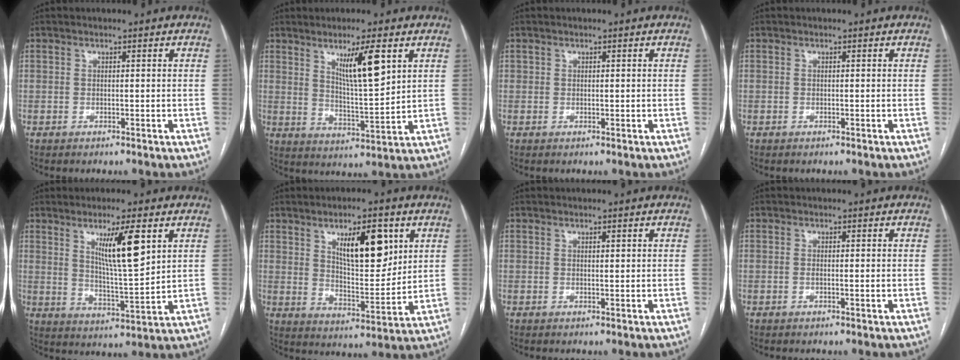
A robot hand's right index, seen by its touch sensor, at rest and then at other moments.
{"total": 8.8, "force": [4.3, 0.8, 7.6], "torque": [-0.134, -0.012, 0.080]}
{"total": 0.6, "force": [0.3, 0.5, 0.1], "torque": [0.006, 0.001, 0.004]}
{"total": 0.0}
{"total": 9.6, "force": [4.3, 0.7, 8.6], "torque": [-0.149, -0.014, 0.079]}
{"total": 11.5, "force": [5.2, 3.9, 9.5], "torque": [-0.154, -0.001, 0.094]}
{"total": 0.6, "force": [0.4, 0.2, 0.3], "torque": [-0.008, -0.001, 0.007]}
{"total": 1.1, "force": [-0.1, 0.2, 1.1], "torque": [-0.018, 0.000, 0.002]}